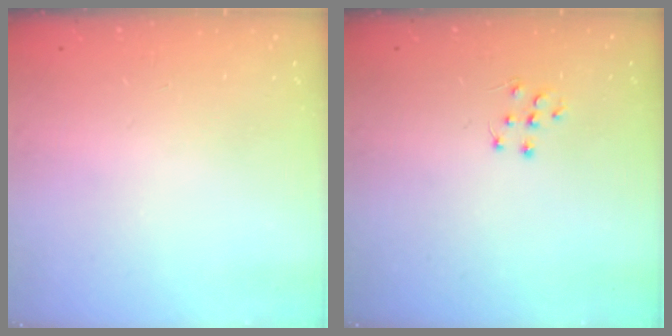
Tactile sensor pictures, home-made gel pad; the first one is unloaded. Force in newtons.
{"total": 6.1, "press": 6.1, "slide": 0.4}